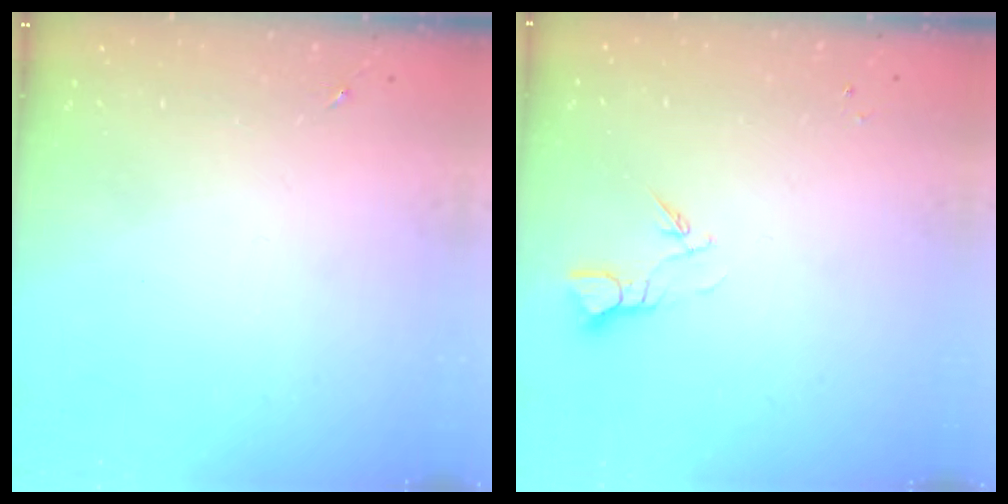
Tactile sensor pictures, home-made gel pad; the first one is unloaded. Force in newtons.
{"total": 3.2, "press": 3.1, "slide": 0.3}